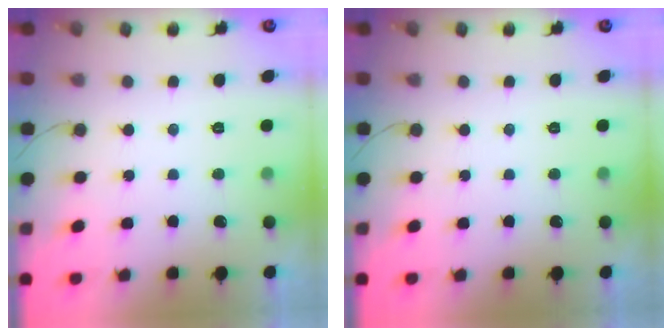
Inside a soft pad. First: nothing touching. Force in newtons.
{"total": 0.0}